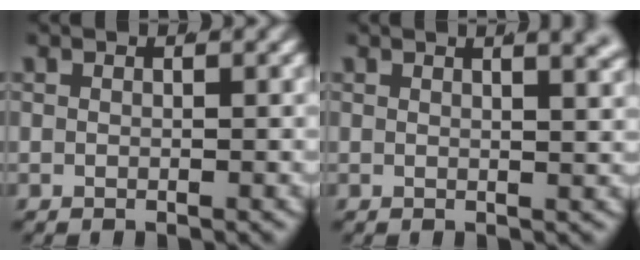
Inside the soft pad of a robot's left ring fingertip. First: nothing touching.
{"total": 4.0, "force": [2.5, 1.2, 2.9], "torque": [-0.022, 0.014, 0.031]}